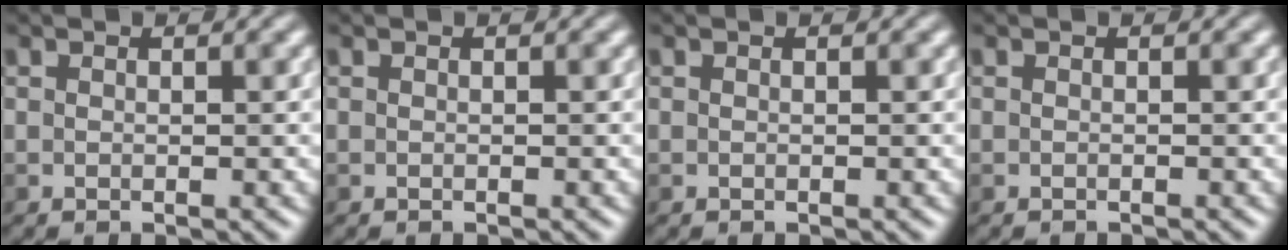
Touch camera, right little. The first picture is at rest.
{"total": 0.0}
{"total": 0.0}
{"total": 0.7, "force": [-0.7, 0.0, -0.1], "torque": [0.004, -0.007, -0.011]}